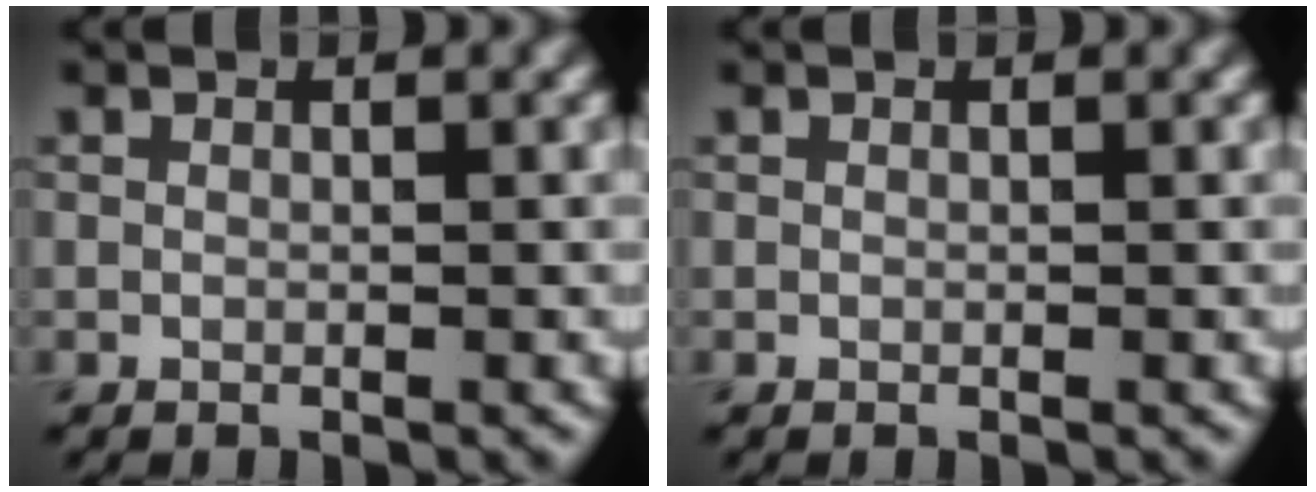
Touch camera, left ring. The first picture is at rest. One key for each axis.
{"total": 0.0}